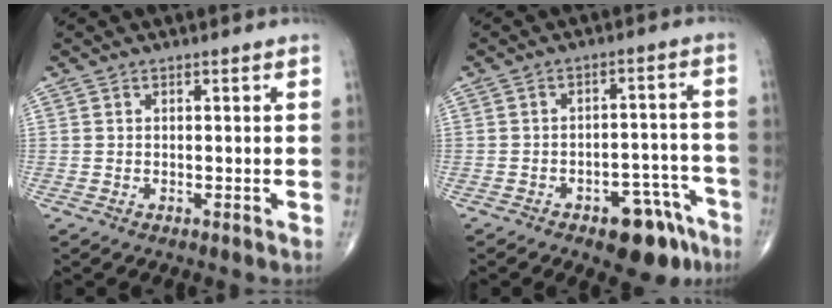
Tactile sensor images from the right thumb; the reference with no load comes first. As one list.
[{"total": 10.4, "force": [-6.6, 4.9, 6.5], "torque": [-0.052, 0.053, -0.084]}]